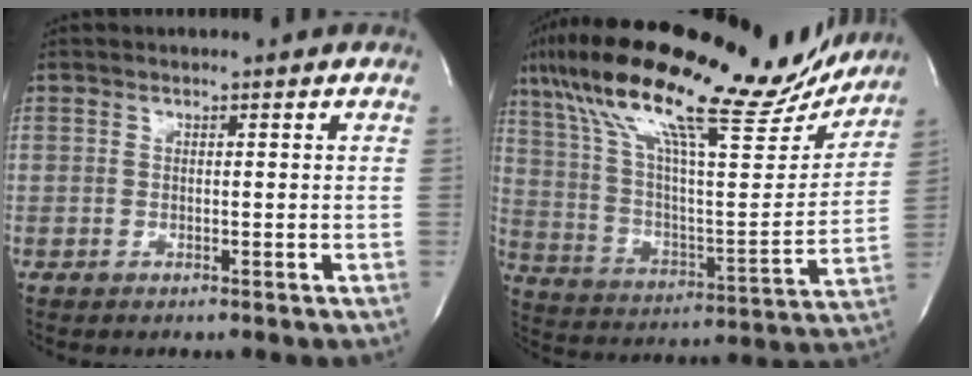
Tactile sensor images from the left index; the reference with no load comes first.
{"total": 27.5, "force": [21.3, 5.4, 16.5], "torque": [-0.289, 0.028, 0.330]}